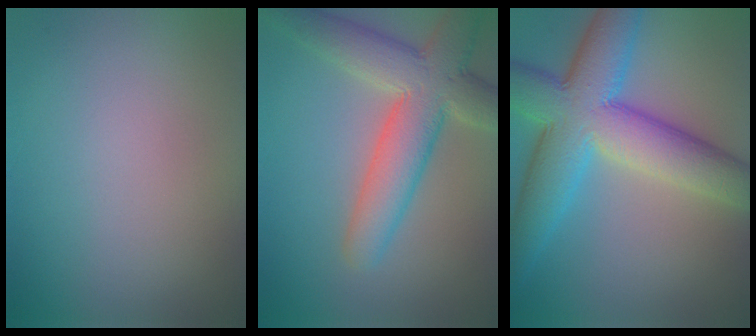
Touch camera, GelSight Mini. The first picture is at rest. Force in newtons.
{"total": 8.1, "press": 8.1, "slide": 0.6}
{"total": 10.9, "press": 10.9, "slide": 0.1}